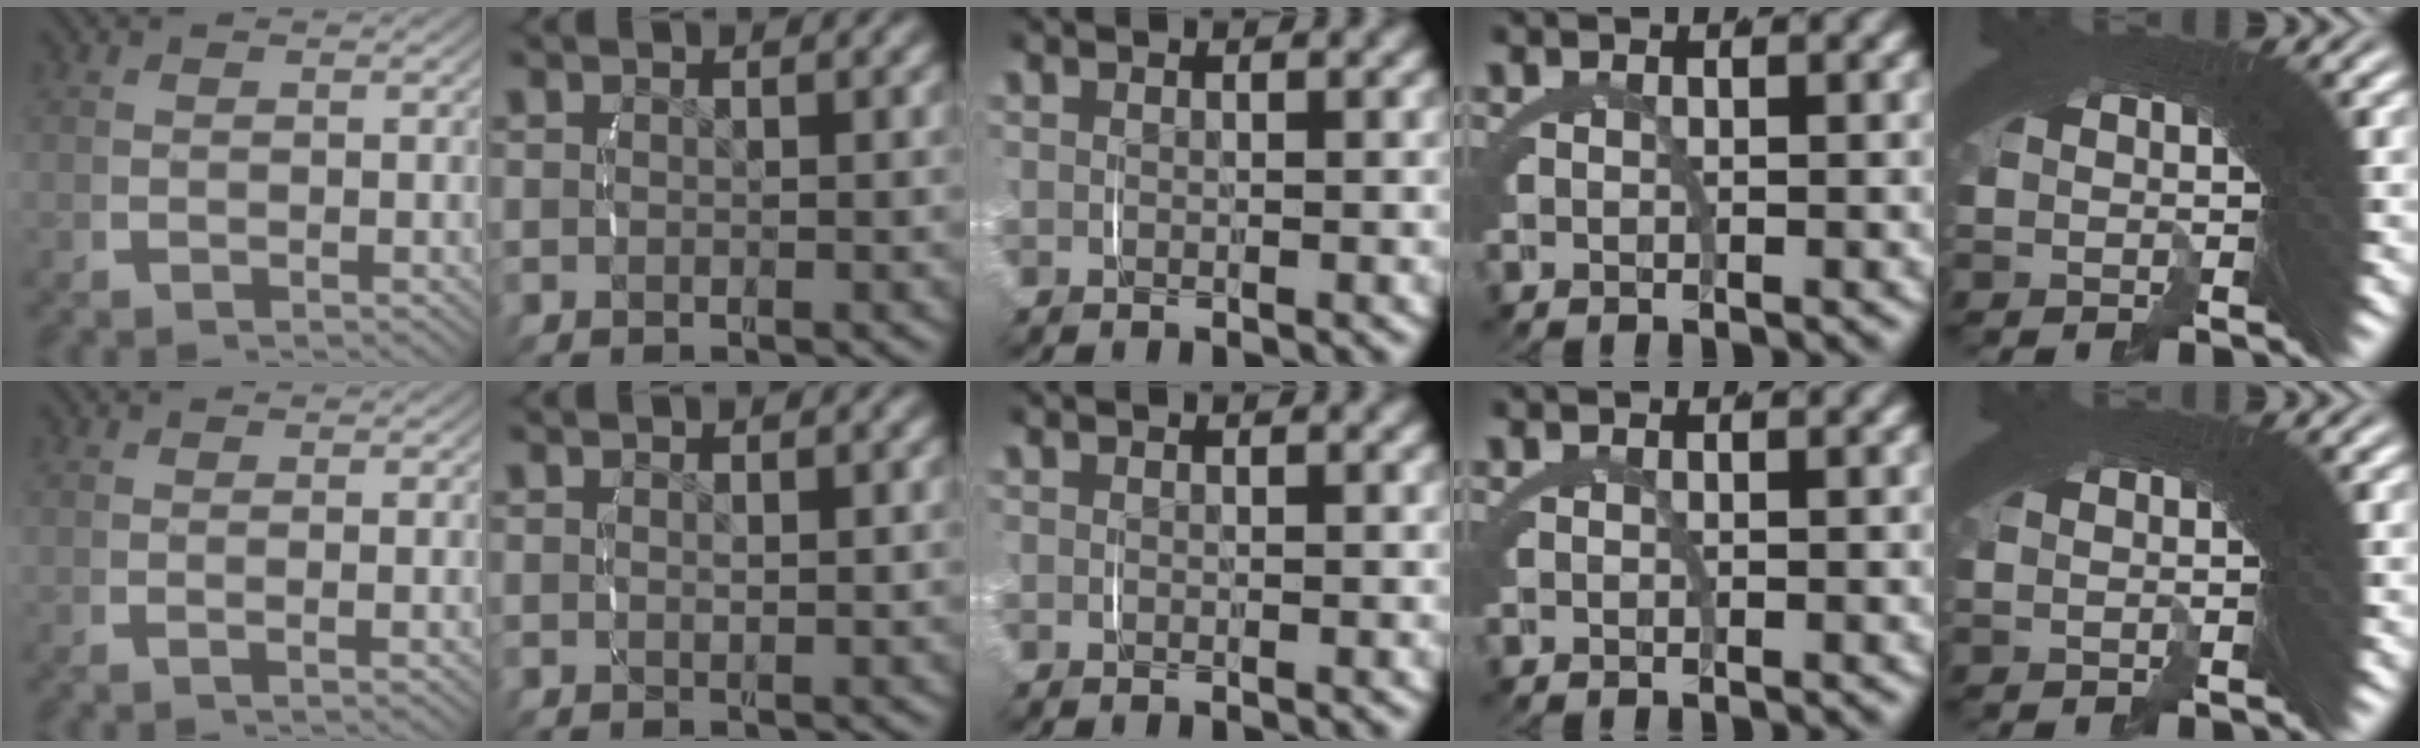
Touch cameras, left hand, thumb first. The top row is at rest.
{"thumb": {"total": 1.0, "force": [0.4, -0.1, 0.9], "torque": [-0.023, 0.001, 0.004]}, "index": {"total": 0.8, "force": [0.3, -0.1, 0.7], "torque": [-0.007, -0.007, 0.014]}, "little": {"total": 1.2, "force": [0.5, -0.5, 0.9], "torque": [-0.005, 0.012, 0.003]}}